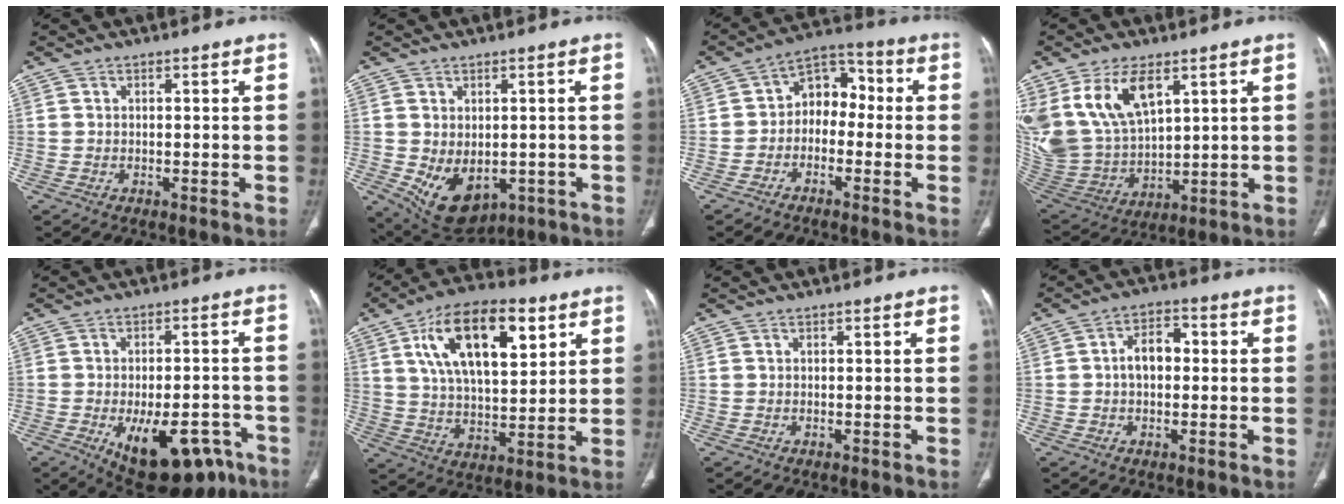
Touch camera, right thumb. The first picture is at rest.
{"total": 9.8, "force": [-2.1, 6.6, 7.0], "torque": [-0.099, -0.006, -0.007]}
{"total": 8.3, "force": [-1.2, 6.2, 5.3], "torque": [-0.046, 0.042, -0.040]}
{"total": 16.9, "force": [8.2, 9.4, 11.5], "torque": [-0.214, -0.030, 0.180]}
{"total": 16.8, "force": [-8.4, 8.2, 12.0], "torque": [-0.129, 0.029, -0.101]}
{"total": 19.7, "force": [8.2, 9.3, 15.3], "torque": [-0.229, -0.019, 0.141]}
{"total": 0.0}
{"total": 6.0, "force": [0.2, 3.9, 4.5], "torque": [-0.067, 0.021, -0.005]}